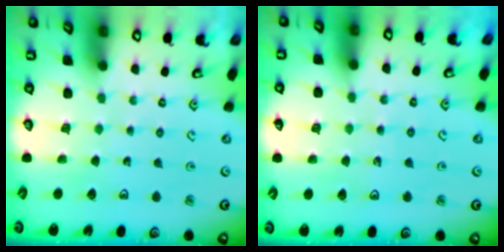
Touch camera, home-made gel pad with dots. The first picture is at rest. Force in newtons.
{"total": 4.9, "press": 4.8, "slide": 0.7}